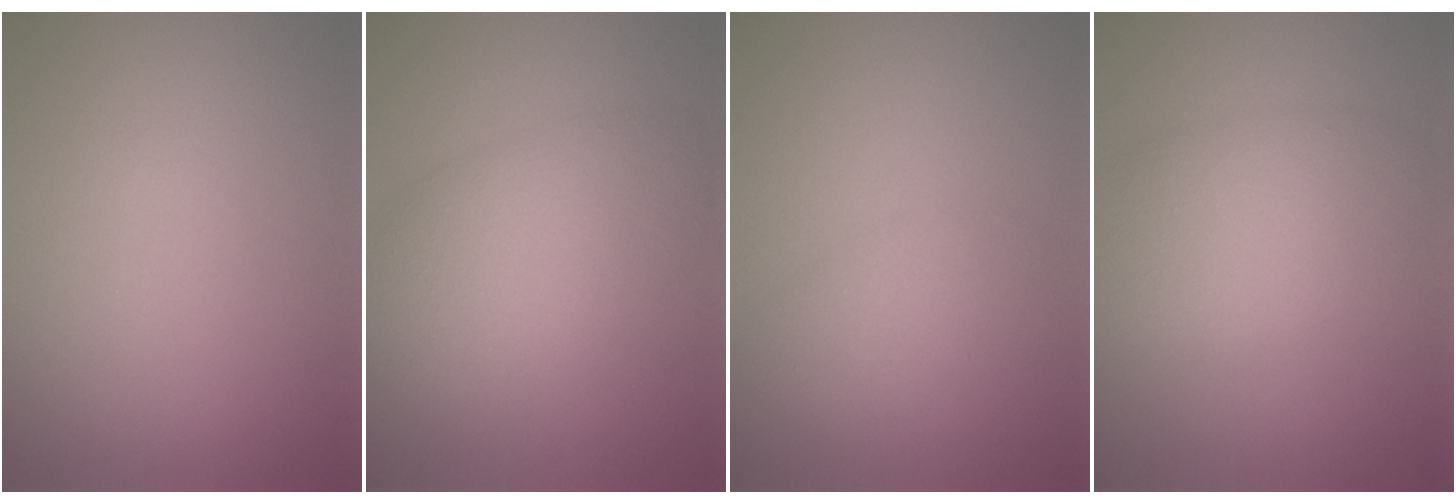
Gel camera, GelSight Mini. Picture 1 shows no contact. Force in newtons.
{"total": 7.2, "press": 7.2, "slide": 0.4}
{"total": 2.0, "press": 2.0, "slide": 0.1}
{"total": 5.6, "press": 5.6, "slide": 0.2}